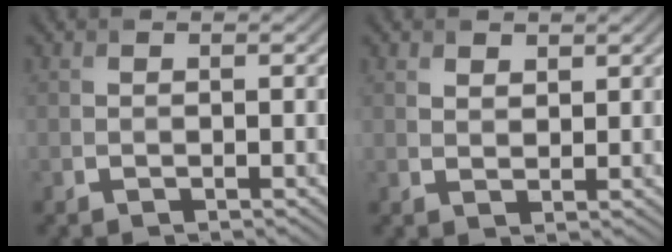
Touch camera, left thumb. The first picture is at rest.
{"total": 1.8, "force": [1.3, 0.9, 0.7], "torque": [-0.016, -0.003, 0.028]}